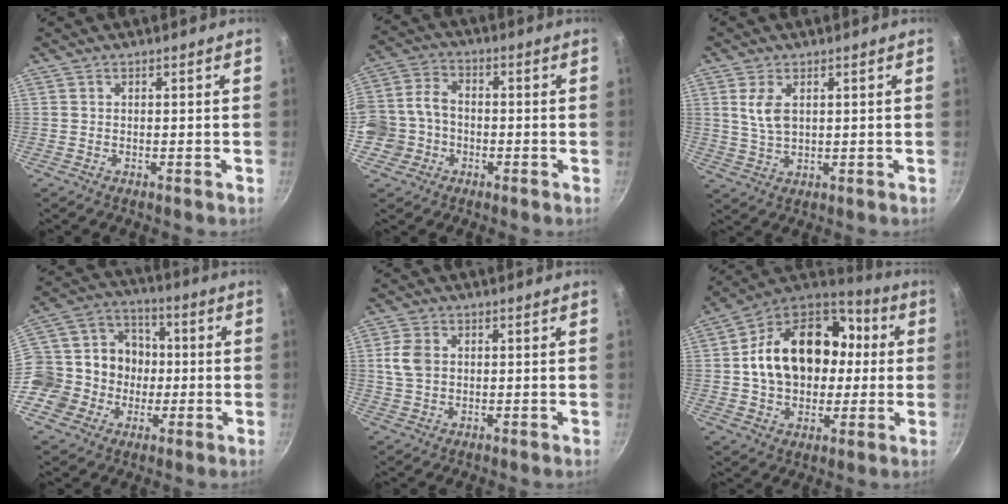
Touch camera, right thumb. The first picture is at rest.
{"total": 10.2, "force": [-2.7, 8.5, 4.9], "torque": [-0.079, 0.033, -0.061]}
{"total": 5.4, "force": [1.6, 3.0, 4.1], "torque": [-0.076, -0.009, 0.035]}
{"total": 16.0, "force": [-1.8, 14.5, 6.5], "torque": [-0.086, 0.034, -0.036]}
{"total": 5.3, "force": [0.8, 4.0, 3.4], "torque": [-0.062, 0.003, 0.014]}
{"total": 23.7, "force": [2.0, 17.5, 15.8], "torque": [-0.248, 0.045, 0.031]}